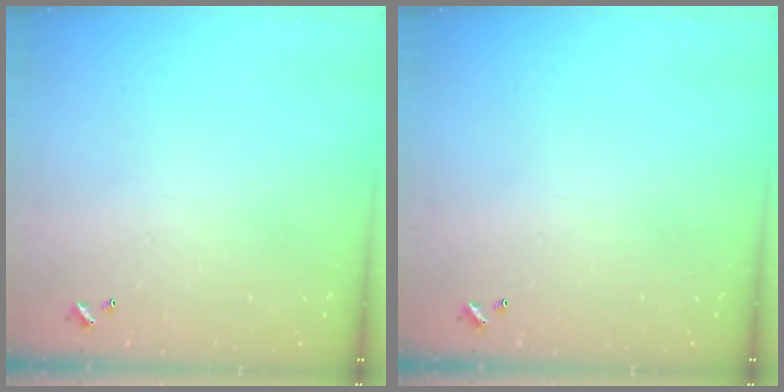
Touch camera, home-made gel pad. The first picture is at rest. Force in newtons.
{"total": 0.0}